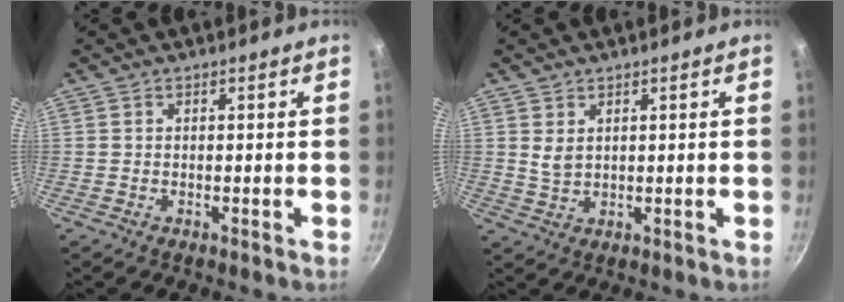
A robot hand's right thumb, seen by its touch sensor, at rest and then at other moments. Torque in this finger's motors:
{"motor_torque": [0.43, 0.21, 0.34, 0.26, 0.01]}